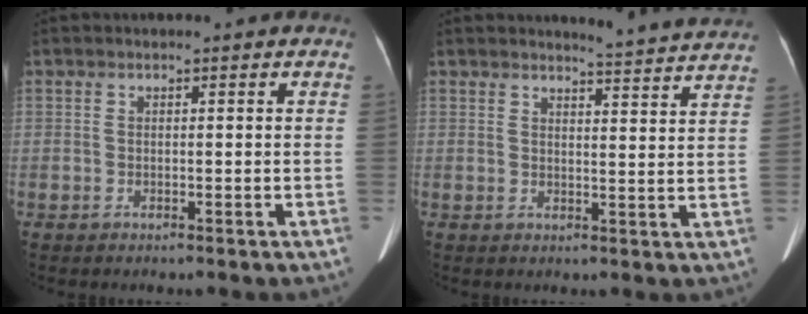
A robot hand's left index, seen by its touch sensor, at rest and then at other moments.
{"total": 8.1, "force": [7.9, -0.8, 1.2], "torque": [-0.030, -0.024, 0.084]}